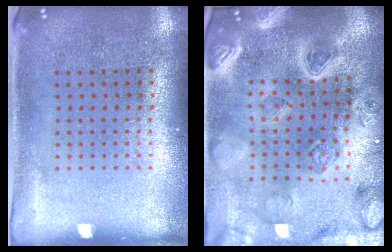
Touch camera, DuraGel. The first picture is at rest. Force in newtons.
{"total": 4.9, "press": 4.2, "slide": 2.5}